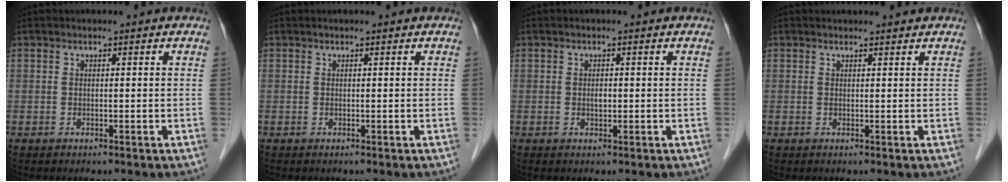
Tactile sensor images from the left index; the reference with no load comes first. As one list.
[{"total": 0.0}, {"total": 0.9, "force": [0.0, 0.5, 0.8], "torque": [-0.015, 0.001, 0.000]}, {"total": 1.3, "force": [1.3, -0.1, 0.1], "torque": [-0.008, 0.000, 0.018]}]